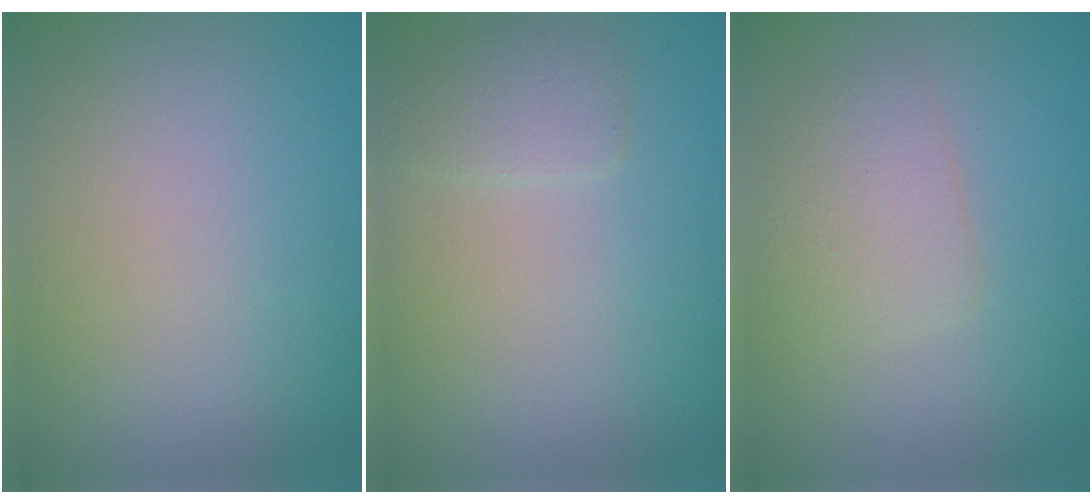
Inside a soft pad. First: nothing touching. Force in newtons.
{"total": 1.6, "press": 1.6, "slide": 0.2}
{"total": 2.5, "press": 2.5, "slide": 0.1}